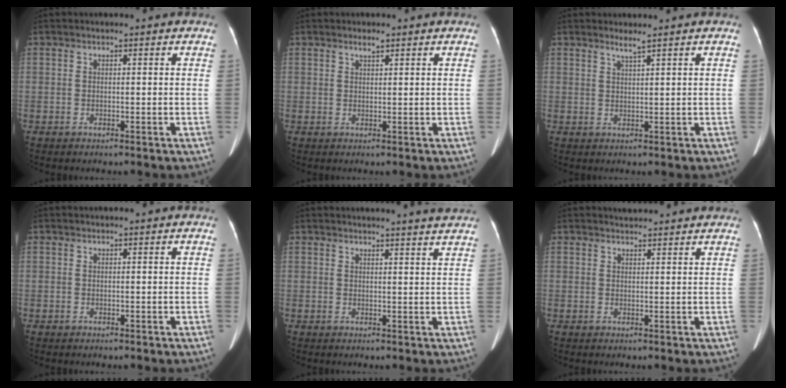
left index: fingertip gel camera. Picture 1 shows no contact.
{"total": 1.2, "force": [0.9, 0.2, 0.7], "torque": [-0.016, 0.003, 0.017]}
{"total": 1.4, "force": [1.1, -0.4, 0.7], "torque": [-0.024, -0.003, 0.025]}
{"total": 0.0}
{"total": 5.9, "force": [5.5, -0.9, 2.1], "torque": [-0.024, 0.002, 0.049]}
{"total": 3.0, "force": [3.0, 0.4, 0.5], "torque": [-0.013, 0.020, 0.039]}